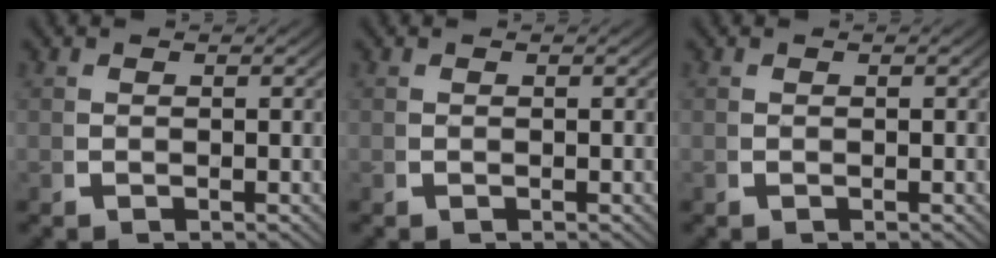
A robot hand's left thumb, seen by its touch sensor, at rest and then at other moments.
{"total": 0.0}
{"total": 0.0}